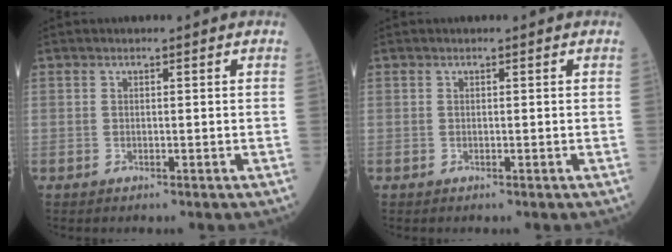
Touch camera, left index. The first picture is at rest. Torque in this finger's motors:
{"motor_torque": [0.00, 0.00, 0.00, -0.01]}